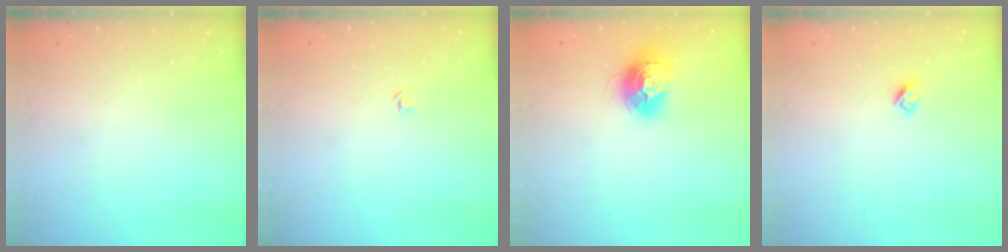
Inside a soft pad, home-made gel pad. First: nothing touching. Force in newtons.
{"total": 3.2, "press": 3.2, "slide": 0.4}
{"total": 12.7, "press": 12.7, "slide": 1.0}
{"total": 3.1, "press": 3.0, "slide": 0.4}